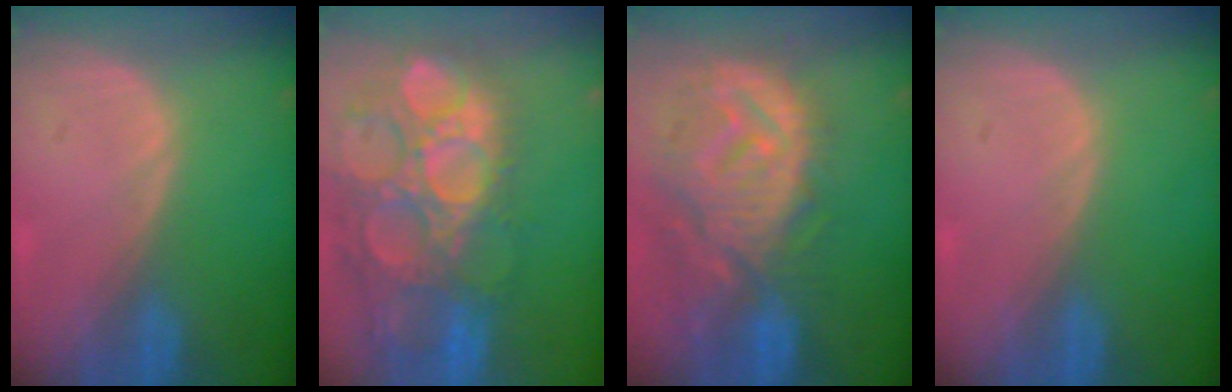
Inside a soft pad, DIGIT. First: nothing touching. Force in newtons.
{"total": 15.6, "press": 12.9, "slide": 8.8}
{"total": 12.4, "press": 11.1, "slide": 5.7}
{"total": 0.0}